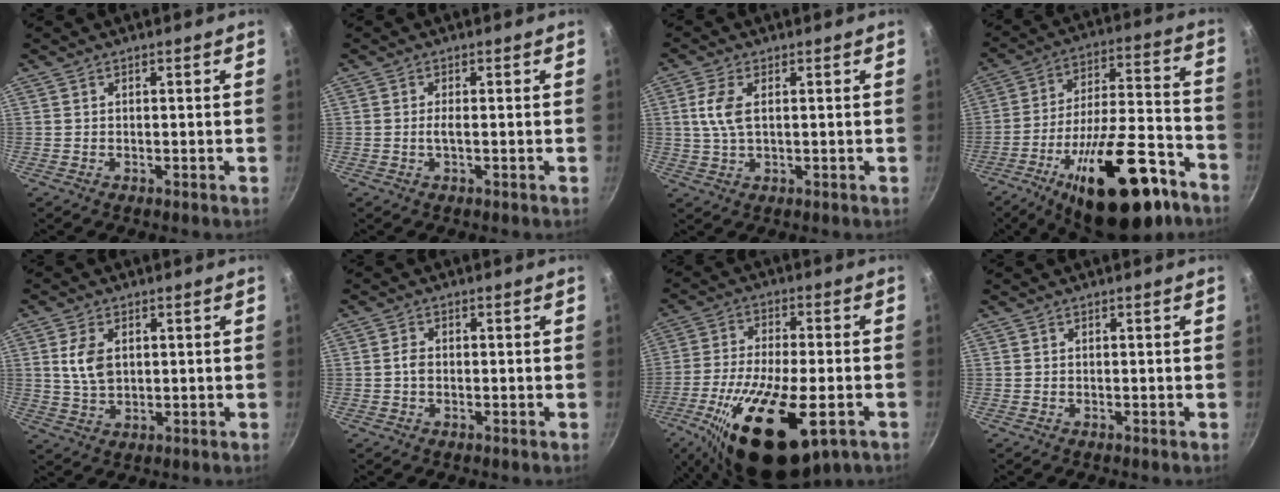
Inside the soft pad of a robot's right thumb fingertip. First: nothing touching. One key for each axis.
{"total": 1.3, "fx": -0.3, "fy": 0.1, "fz": 1.2, "tx": -0.030, "ty": 0.000, "tz": -0.007}
{"total": 5.6, "fx": 1.1, "fy": 2.7, "fz": 4.8, "tx": -0.105, "ty": 0.005, "tz": 0.020}
{"total": 26.2, "fx": -14.8, "fy": 10.2, "fz": 19.0, "tx": -0.267, "ty": 0.079, "tz": -0.219}
{"total": 6.3, "fx": 1.4, "fy": 4.0, "fz": 4.7, "tx": -0.086, "ty": -0.006, "tz": 0.029}
{"total": 1.8, "fx": -0.2, "fy": 1.3, "fz": 1.3, "tx": -0.025, "ty": 0.006, "tz": -0.006}
{"total": 21.3, "fx": -8.8, "fy": 8.1, "fz": 17.6, "tx": -0.302, "ty": 0.001, "tz": -0.142}
{"total": 0.0}